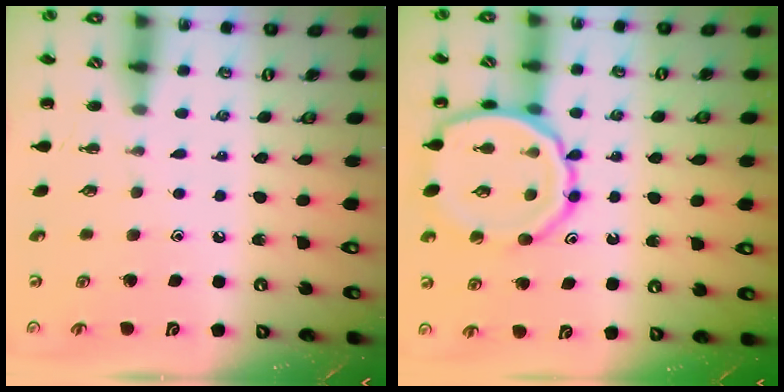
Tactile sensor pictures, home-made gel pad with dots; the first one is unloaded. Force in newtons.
{"total": 13.8, "press": 13.8, "slide": 1.4}